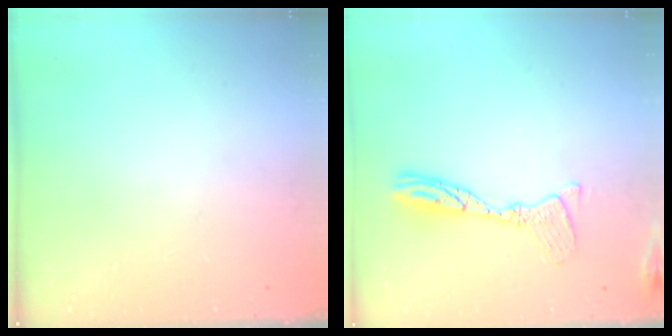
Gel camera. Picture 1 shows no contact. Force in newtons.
{"total": 12.4, "press": 12.4, "slide": 1.1}